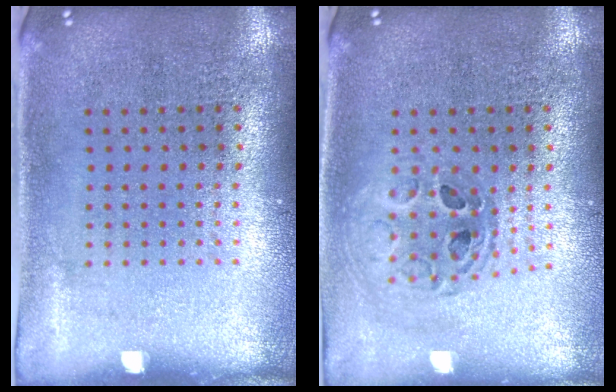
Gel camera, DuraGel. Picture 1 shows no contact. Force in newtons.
{"total": 0.7, "press": 0.7, "slide": 0.1}